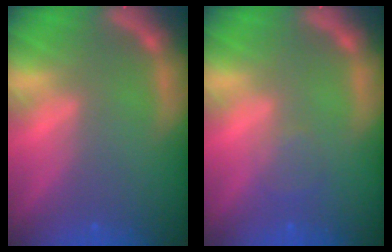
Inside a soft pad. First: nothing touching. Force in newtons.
{"total": 1.5}